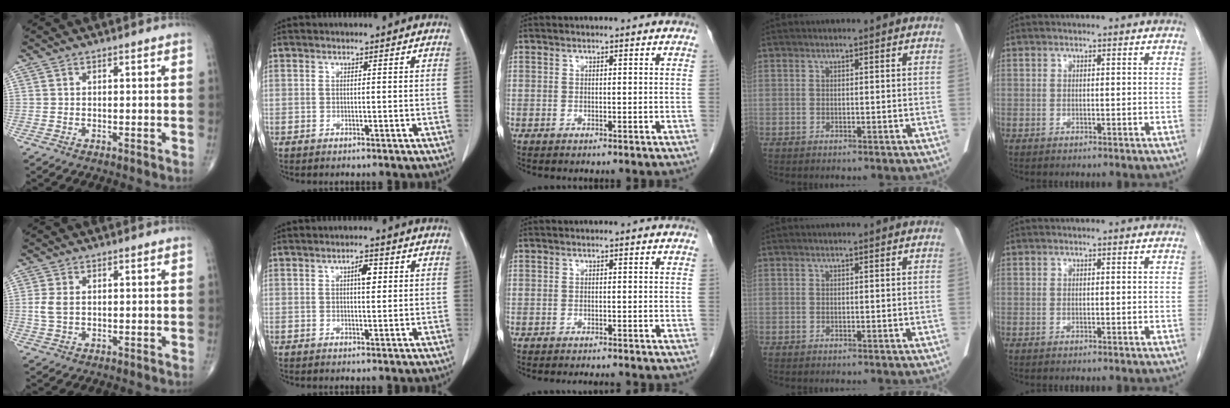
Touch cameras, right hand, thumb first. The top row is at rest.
{"thumb": {"total": 3.0, "force": [0.3, 1.9, 2.3], "torque": [-0.058, 0.003, 0.008]}, "index": {"total": 2.6, "force": [0.8, 0.9, 2.3], "torque": [-0.038, 0.002, 0.012]}, "middle": {"total": 2.9, "force": [-2.7, -0.1, 0.9], "torque": [-0.009, -0.006, -0.035]}}